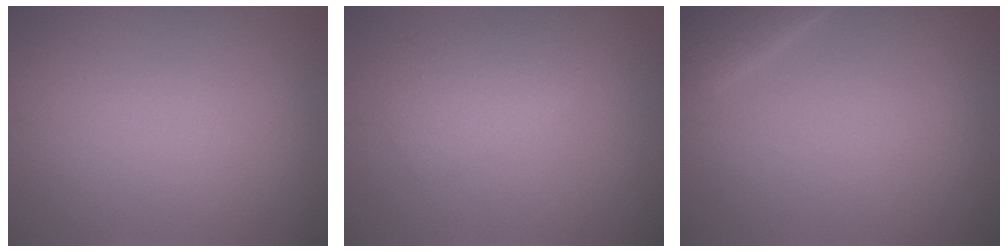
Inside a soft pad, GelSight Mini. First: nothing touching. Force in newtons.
{"total": 2.6, "press": 2.5, "slide": 0.1}
{"total": 2.0, "press": 2.0, "slide": 0.1}